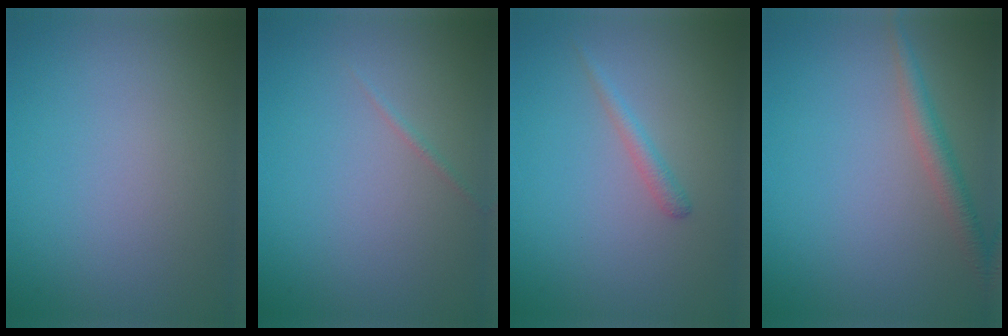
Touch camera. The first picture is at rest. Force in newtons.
{"total": 0.5, "press": 0.5, "slide": 0.0}
{"total": 1.4, "press": 1.4, "slide": 0.0}
{"total": 2.3, "press": 2.3, "slide": 0.1}